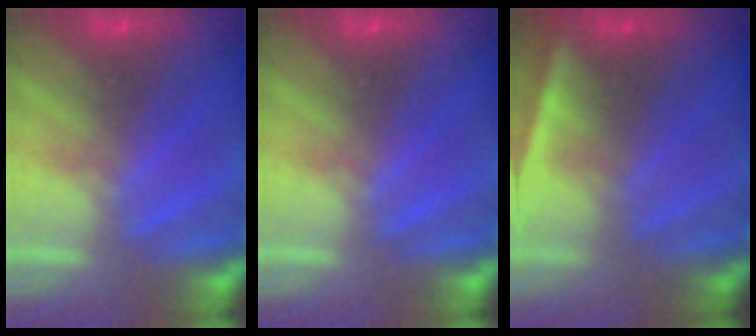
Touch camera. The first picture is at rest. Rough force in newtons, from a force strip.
{"total": 0.0}
{"total": 4.5}